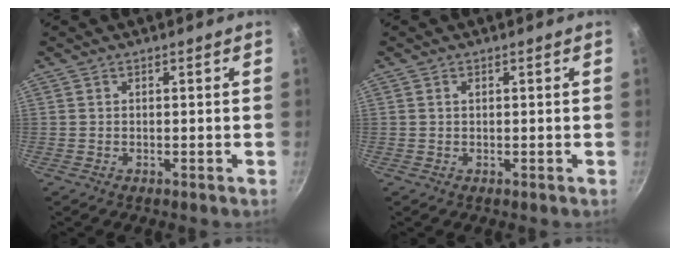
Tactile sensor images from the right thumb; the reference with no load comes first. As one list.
[{"total": 0.8, "force": [0.3, 0.5, 0.5], "torque": [-0.008, 0.002, 0.005]}]